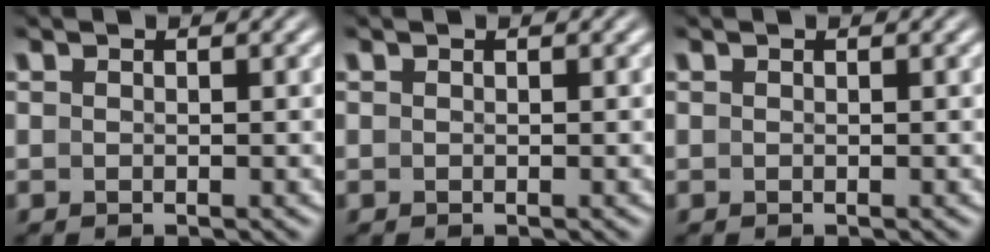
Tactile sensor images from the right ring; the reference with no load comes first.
{"total": 0.0}
{"total": 0.0}